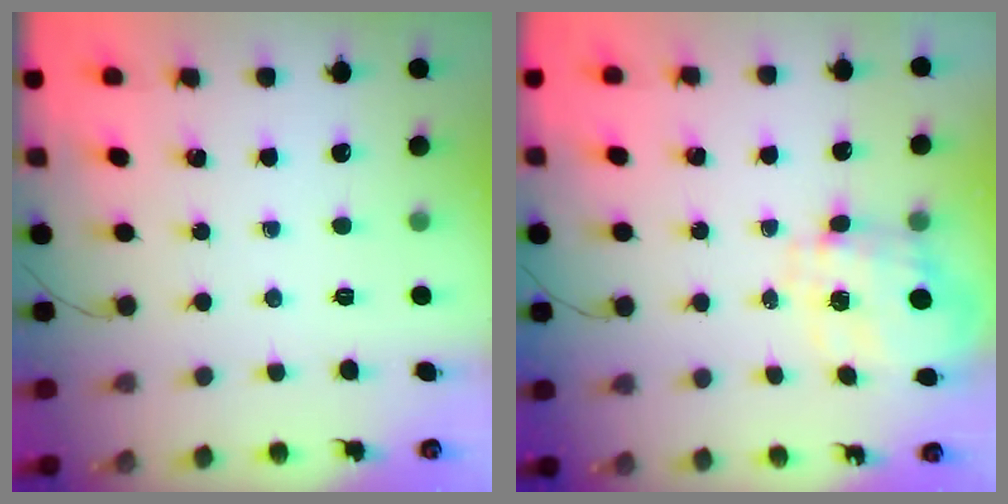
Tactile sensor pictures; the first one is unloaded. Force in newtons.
{"total": 3.4, "press": 3.2, "slide": 1.1}